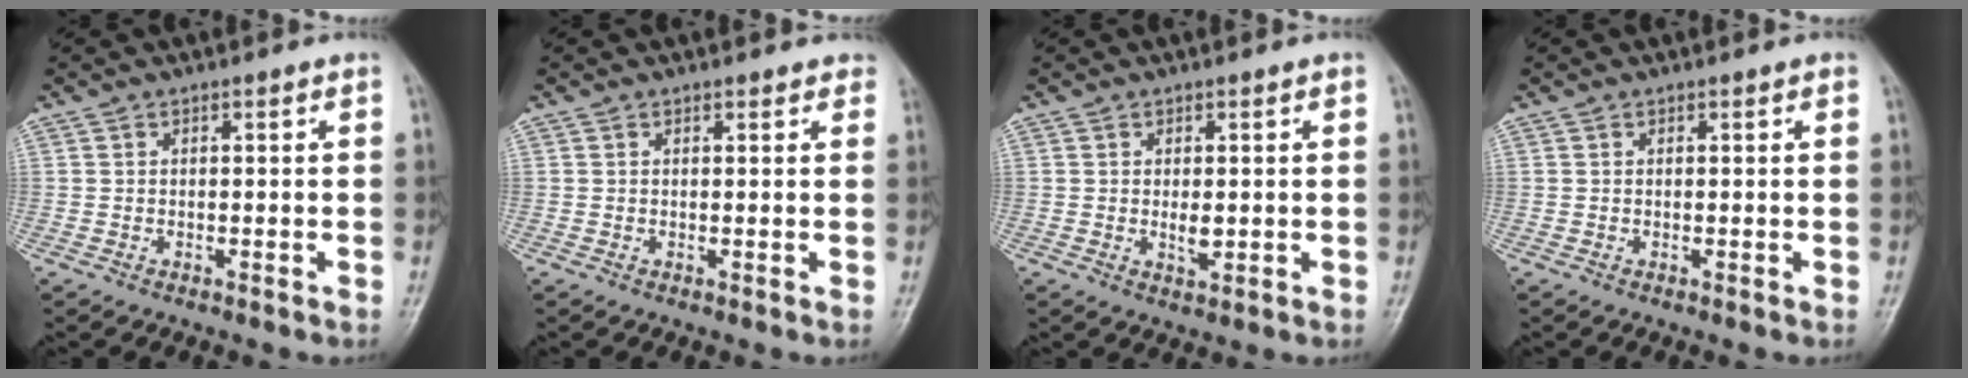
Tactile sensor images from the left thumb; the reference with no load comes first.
{"total": 1.7, "force": [1.5, 0.8, 0.5], "torque": [0.010, -0.002, 0.008]}
{"total": 2.6, "force": [0.1, 1.2, 2.3], "torque": [-0.033, -0.006, 0.004]}
{"total": 0.6, "force": [0.3, 0.1, 0.4], "torque": [-0.007, 0.001, 0.001]}